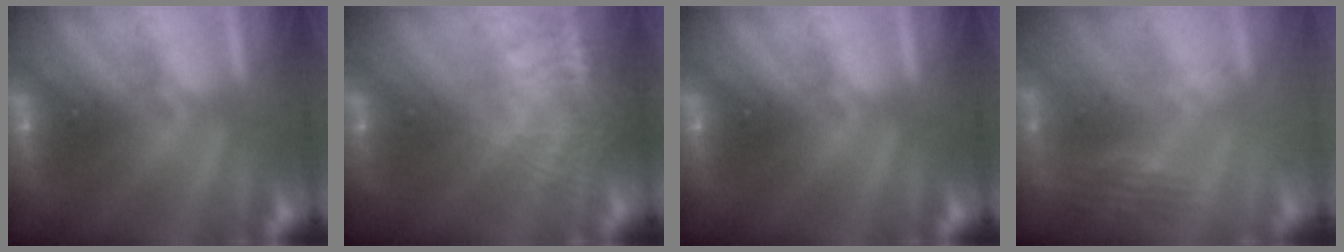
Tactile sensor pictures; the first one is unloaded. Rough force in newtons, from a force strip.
{"total": 7.6}
{"total": 0.0}
{"total": 2.7}